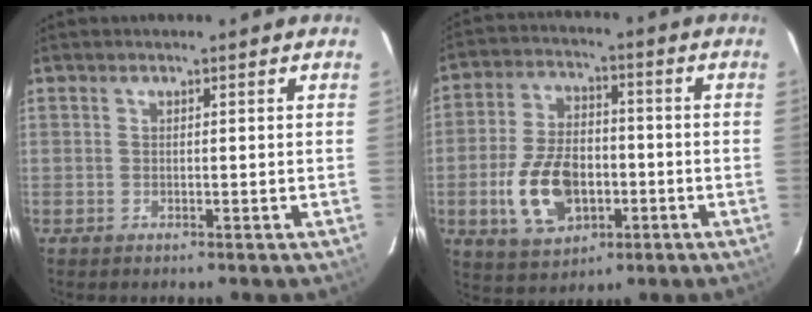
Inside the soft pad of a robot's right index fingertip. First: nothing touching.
{"total": 13.7, "force": [-3.9, 8.5, 10.0], "torque": [-0.209, 0.005, -0.056]}